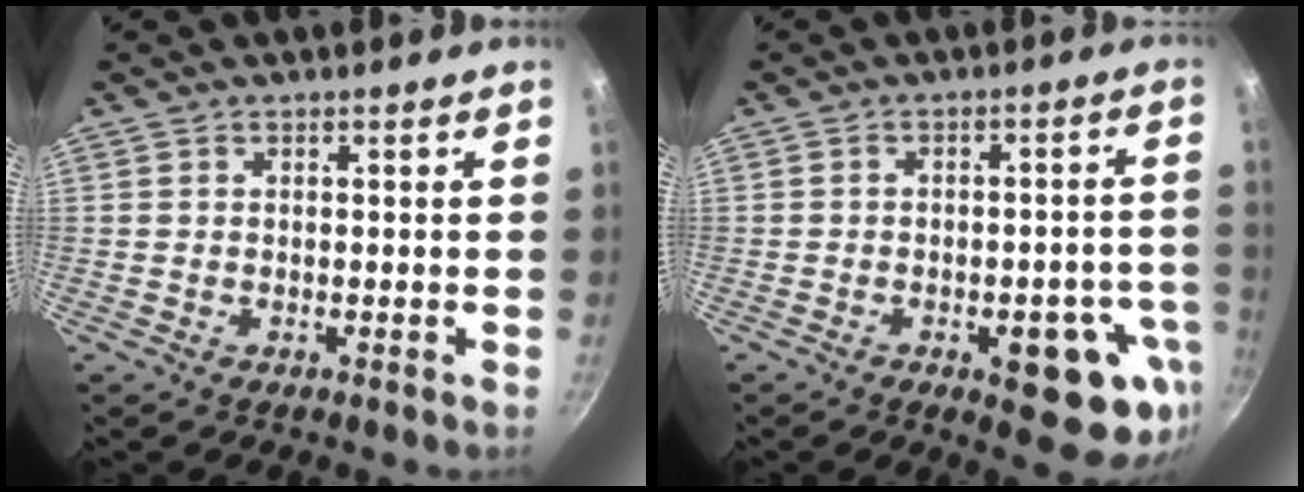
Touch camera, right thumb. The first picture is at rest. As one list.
[{"total": 12.7, "force": [-4.9, 5.4, 10.3], "torque": [-0.077, 0.020, -0.060]}]